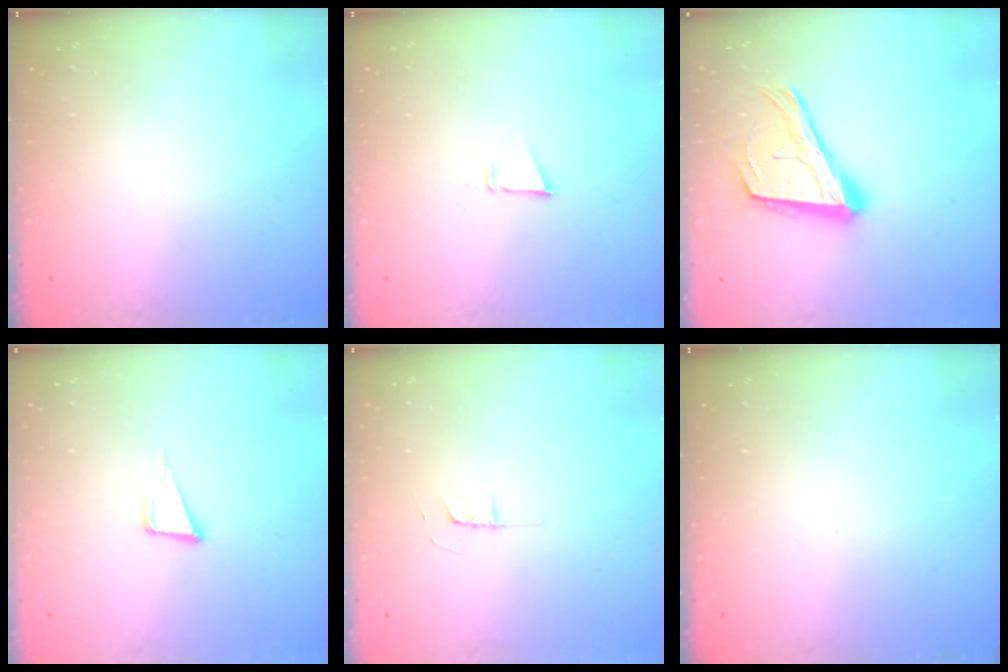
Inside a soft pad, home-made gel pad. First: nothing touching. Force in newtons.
{"total": 2.7, "press": 2.6, "slide": 0.8}
{"total": 17.8, "press": 17.7, "slide": 1.9}
{"total": 4.8, "press": 3.8, "slide": 2.9}
{"total": 3.7, "press": 3.7, "slide": 0.3}
{"total": 0.0}